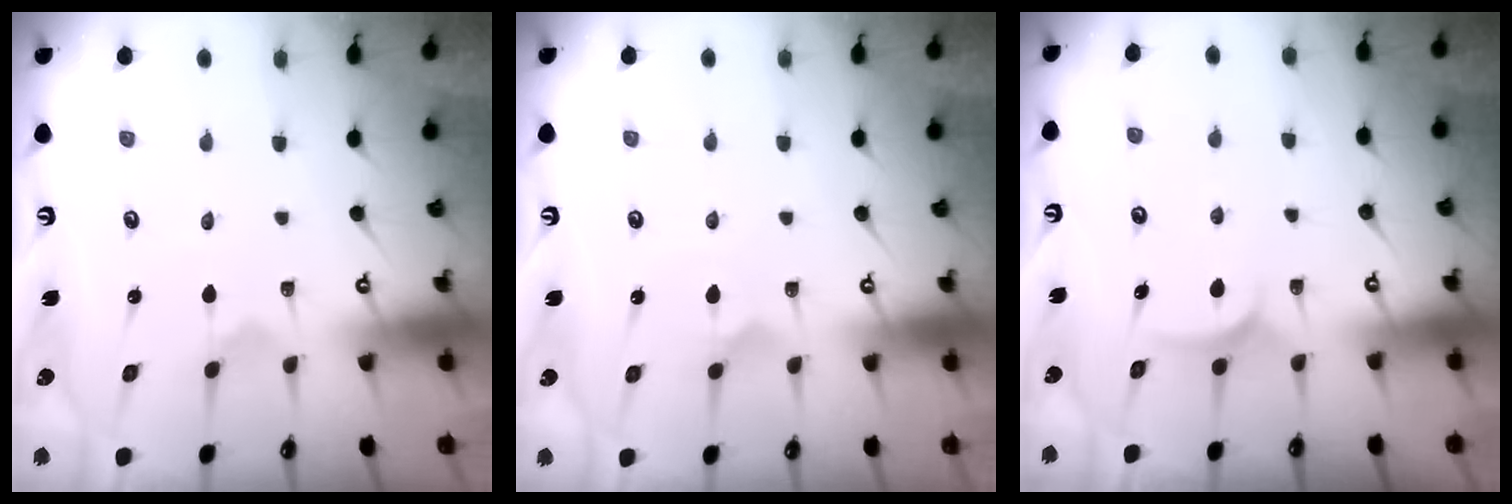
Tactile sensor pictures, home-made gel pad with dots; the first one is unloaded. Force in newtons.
{"total": 4.1, "press": 4.1, "slide": 0.5}
{"total": 6.7, "press": 6.7, "slide": 0.4}